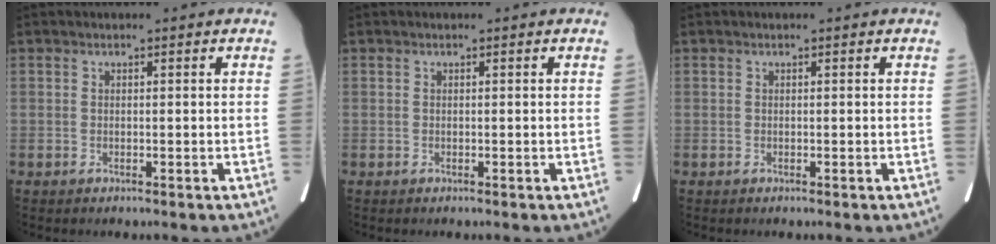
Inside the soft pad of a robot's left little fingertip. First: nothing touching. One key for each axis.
{"total": 0.0}
{"total": 0.0}